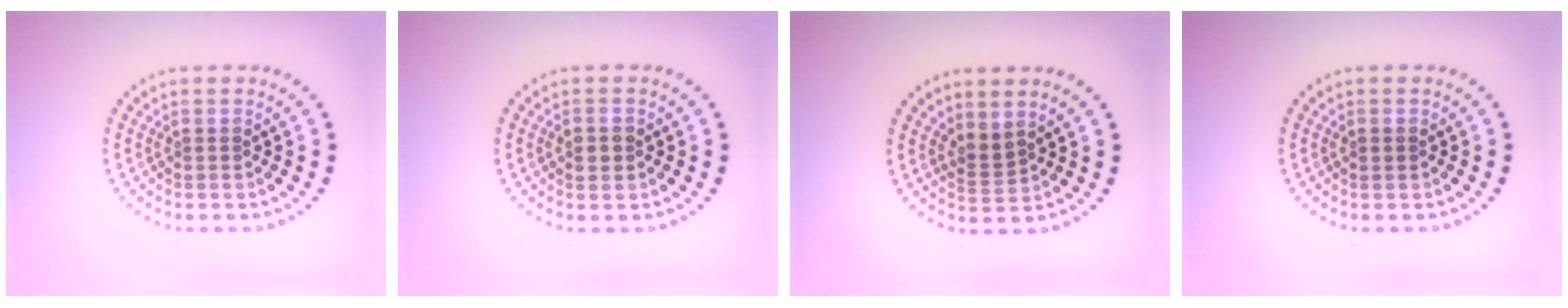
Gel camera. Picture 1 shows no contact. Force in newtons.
{"total": 1.9, "press": 1.9, "slide": 0.1}
{"total": 1.8, "press": 1.3, "slide": 1.3}
{"total": 0.8, "press": 0.8, "slide": 0.1}